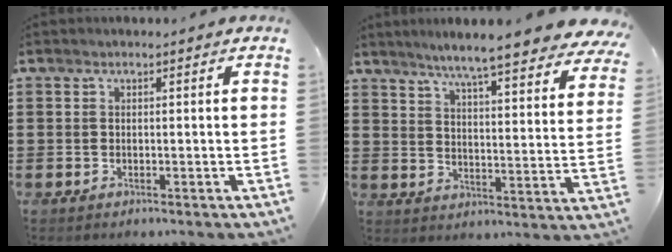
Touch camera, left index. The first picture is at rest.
{"total": 7.4, "force": [6.5, -0.4, 3.5], "torque": [-0.086, -0.043, 0.105]}